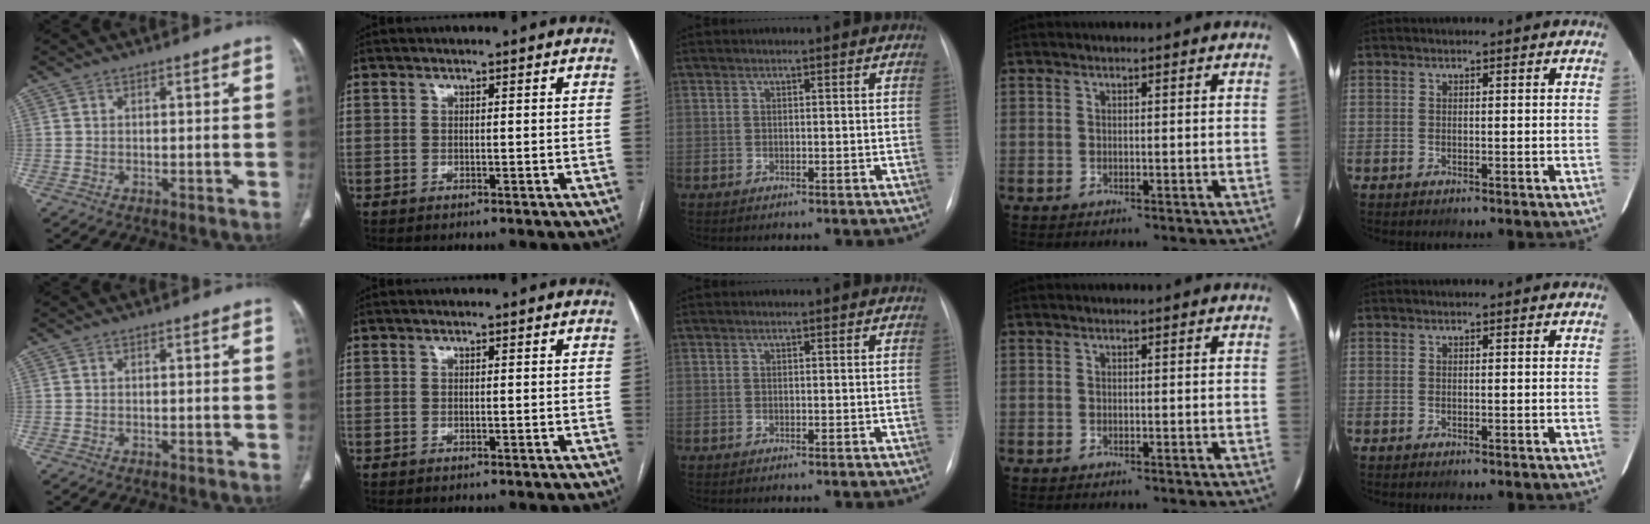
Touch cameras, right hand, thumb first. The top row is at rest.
{}